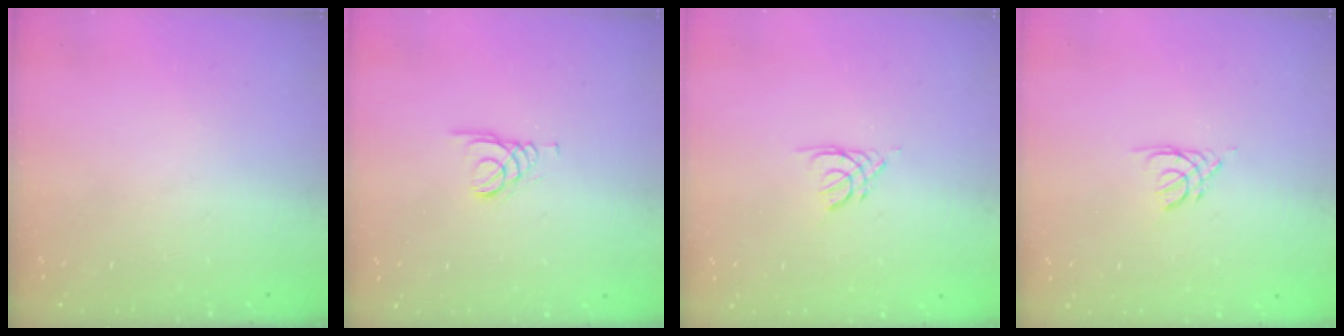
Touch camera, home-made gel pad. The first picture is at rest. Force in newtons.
{"total": 1.6, "press": 1.6, "slide": 0.0}
{"total": 2.2, "press": 2.2, "slide": 0.4}
{"total": 2.2, "press": 2.2, "slide": 0.4}